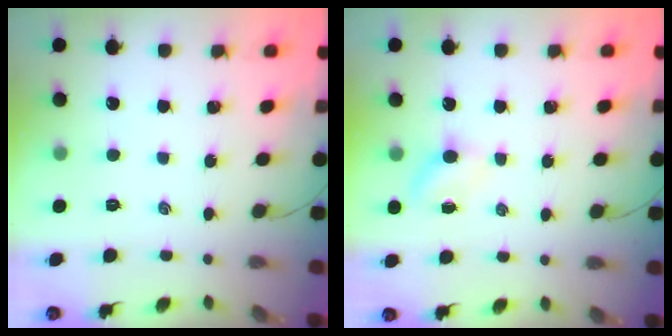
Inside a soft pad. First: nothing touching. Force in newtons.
{"total": 2.8, "press": 2.7, "slide": 0.9}